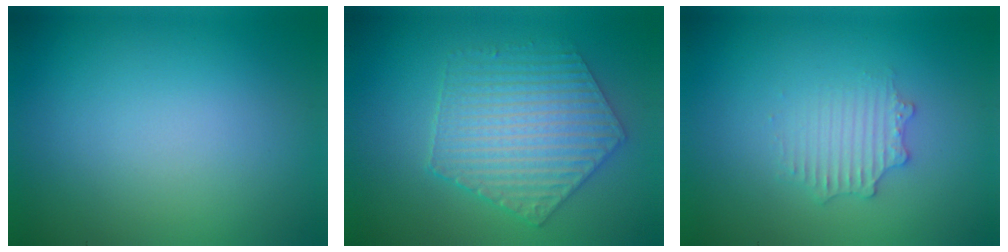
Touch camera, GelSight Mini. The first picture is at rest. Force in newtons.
{"total": 5.4, "press": 4.5, "slide": 2.9}
{"total": 2.2, "press": 2.2, "slide": 0.4}